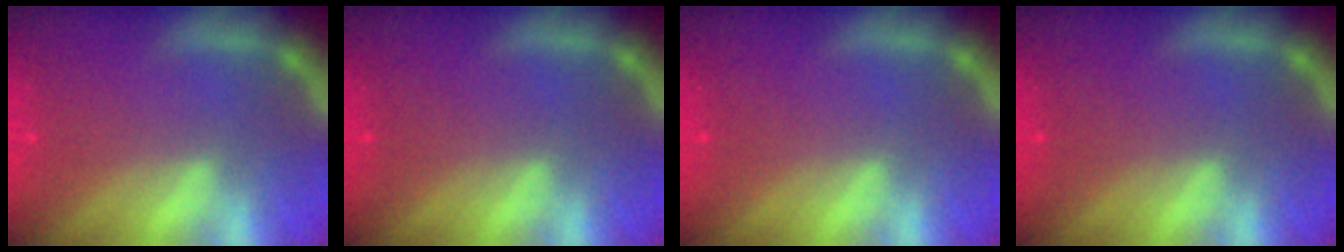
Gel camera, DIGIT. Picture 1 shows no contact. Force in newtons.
{"total": 0.0}
{"total": 0.0}
{"total": 0.0}